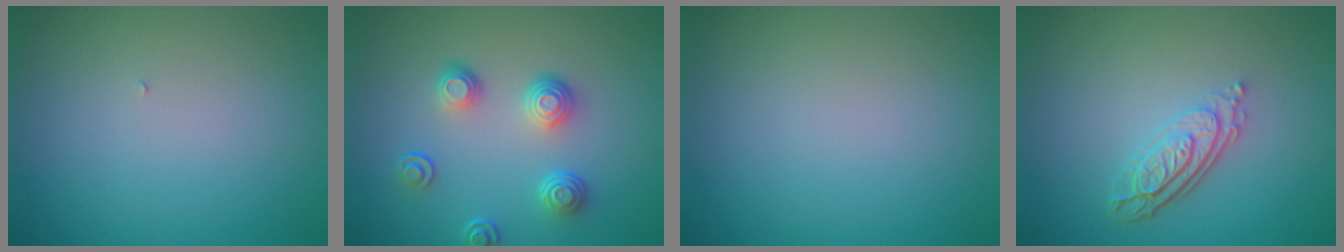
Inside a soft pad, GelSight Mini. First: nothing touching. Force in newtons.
{"total": 3.6, "press": 2.9, "slide": 2.2}
{"total": 0.0}
{"total": 3.8, "press": 2.8, "slide": 2.5}